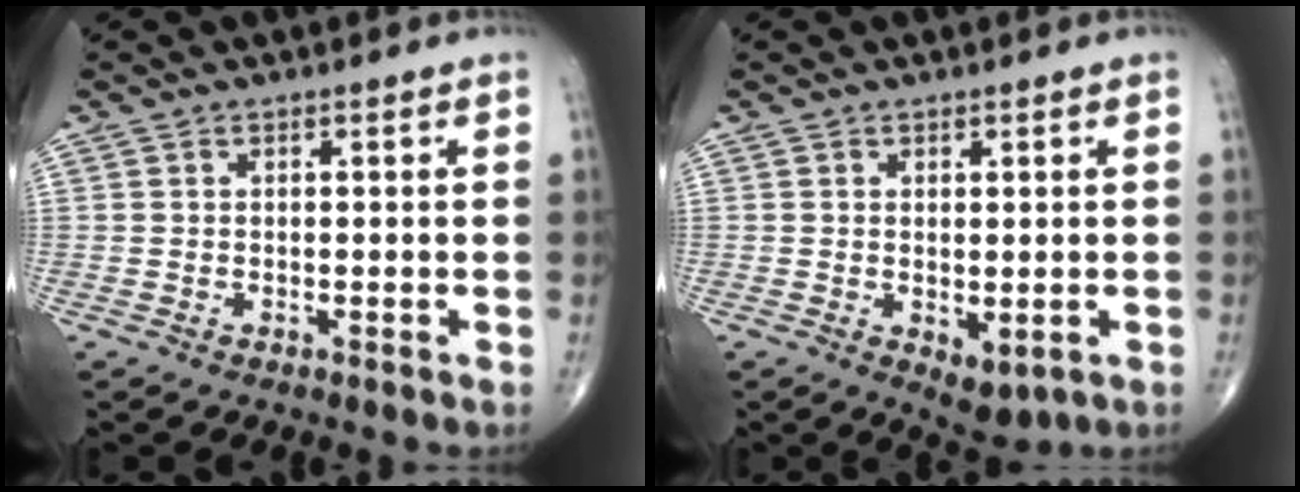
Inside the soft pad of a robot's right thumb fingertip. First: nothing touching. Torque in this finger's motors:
{"motor_torque": [-0.26, 0.68, -0.03, -0.13, 0.10]}